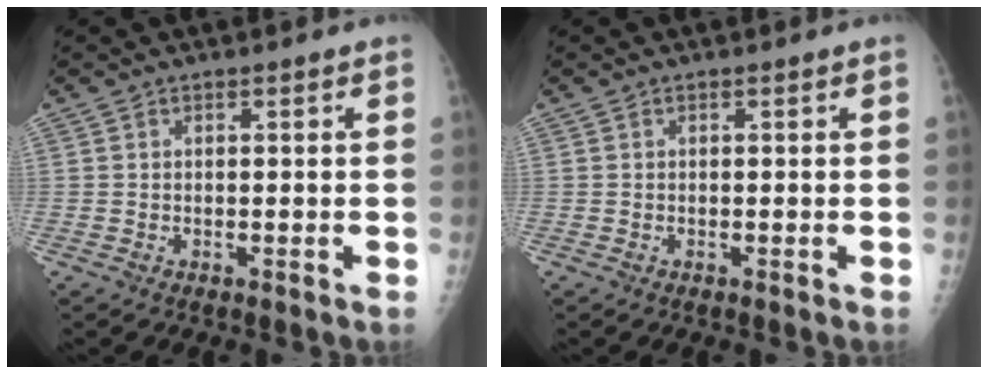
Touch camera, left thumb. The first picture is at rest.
{"total": 0.0}